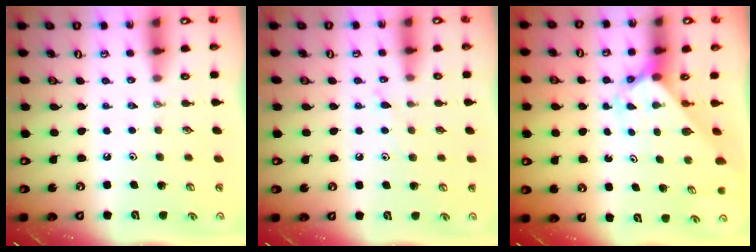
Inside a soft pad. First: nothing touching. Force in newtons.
{"total": 6.6, "press": 6.6, "slide": 0.7}
{"total": 2.3, "press": 2.3, "slide": 0.2}